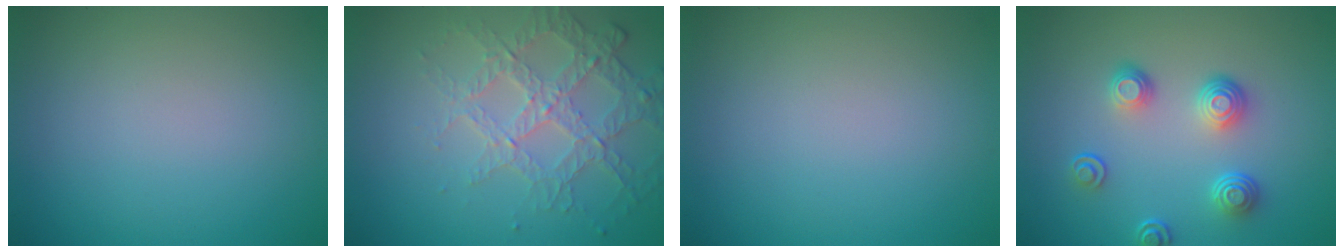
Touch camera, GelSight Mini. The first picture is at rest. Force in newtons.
{"total": 3.8, "press": 3.3, "slide": 1.9}
{"total": 0.0}
{"total": 3.7, "press": 2.9, "slide": 2.3}